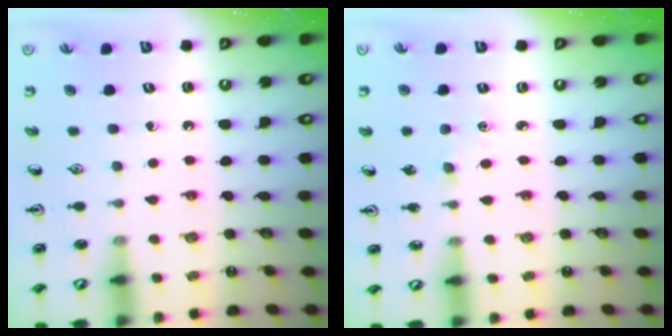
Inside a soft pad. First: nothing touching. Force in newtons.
{"total": 1.1, "press": 1.1, "slide": 0.2}